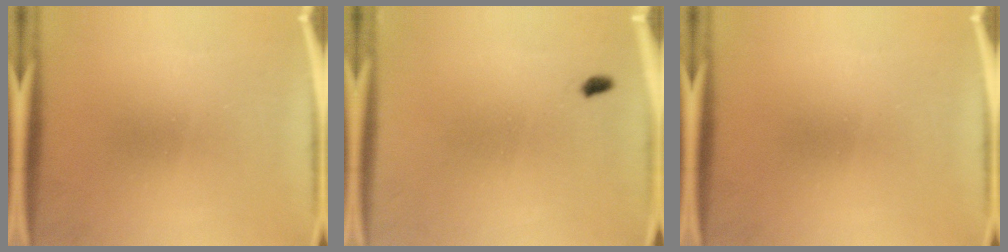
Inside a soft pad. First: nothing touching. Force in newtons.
{"total": 1.1}
{"total": 0.0}